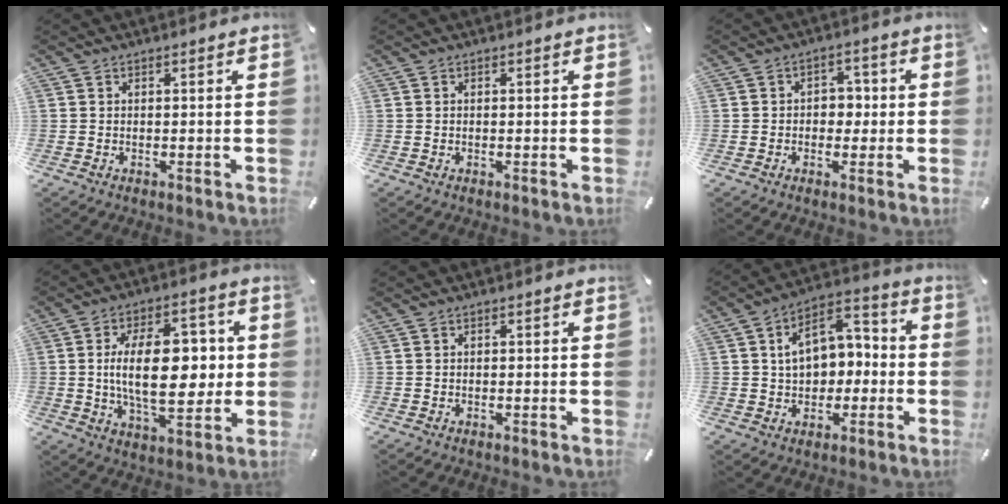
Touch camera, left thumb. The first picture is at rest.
{"total": 0.0}
{"total": 4.2, "force": [-0.9, 3.4, 2.3], "torque": [-0.029, 0.007, -0.024]}
{"total": 18.3, "force": [1.2, 9.7, 15.5], "torque": [-0.250, 0.000, 0.014]}
{"total": 0.0}
{"total": 10.5, "force": [1.0, 8.5, 6.1], "torque": [-0.086, 0.005, 0.020]}